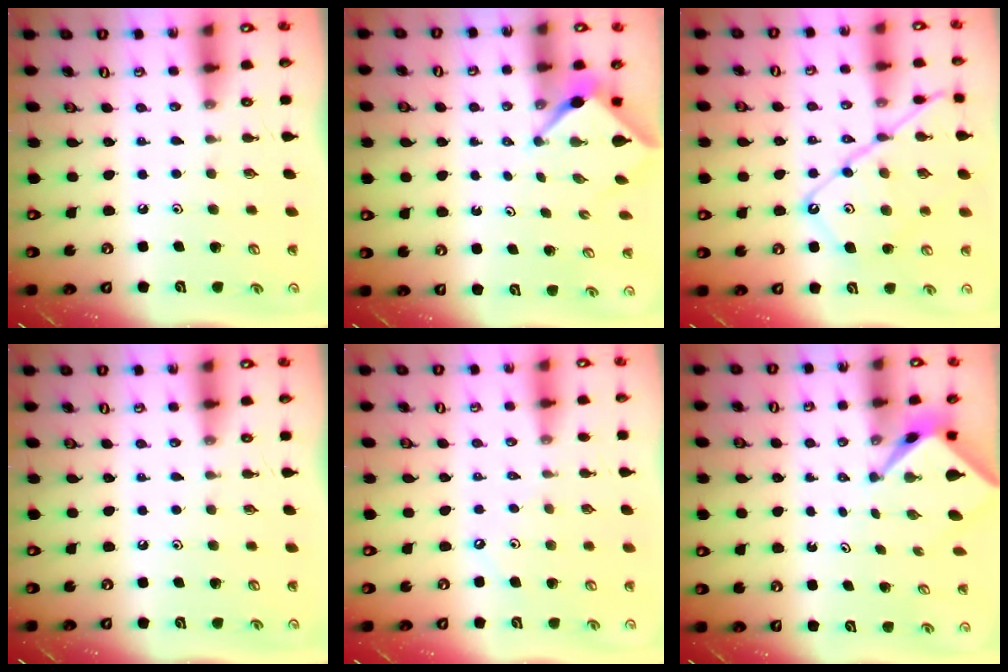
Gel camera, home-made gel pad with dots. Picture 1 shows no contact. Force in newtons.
{"total": 2.5, "press": 2.5, "slide": 0.3}
{"total": 15.3, "press": 15.2, "slide": 1.7}
{"total": 0.0}
{"total": 2.5, "press": 2.5, "slide": 0.5}
{"total": 2.5, "press": 2.5, "slide": 0.2}